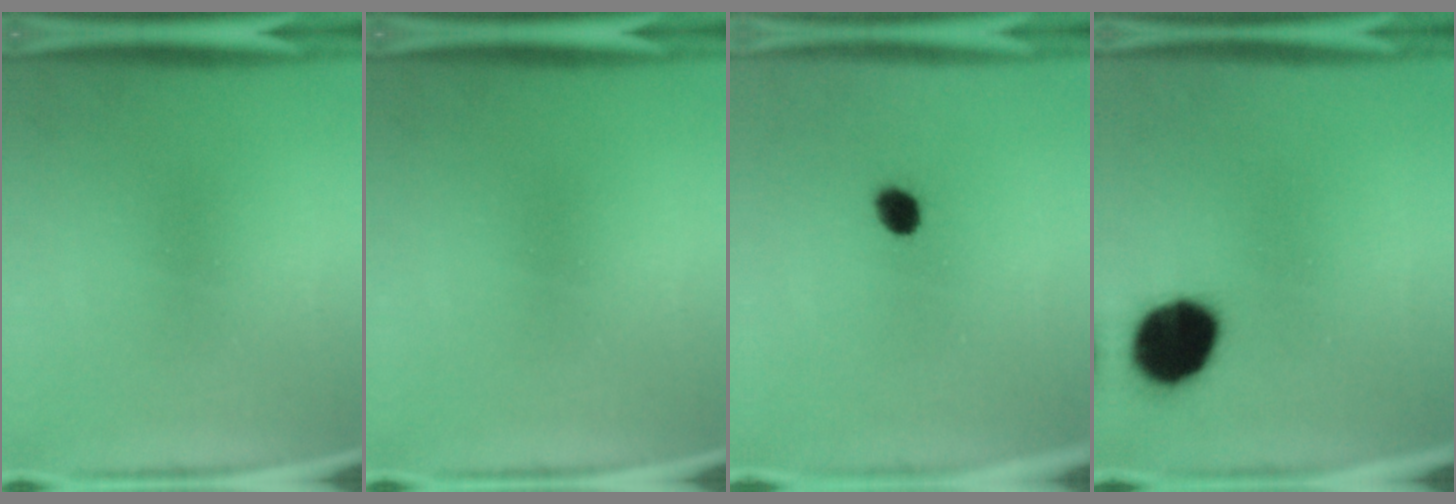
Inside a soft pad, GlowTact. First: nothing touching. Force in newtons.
{"total": 0.0}
{"total": 3.6}
{"total": 14.1}